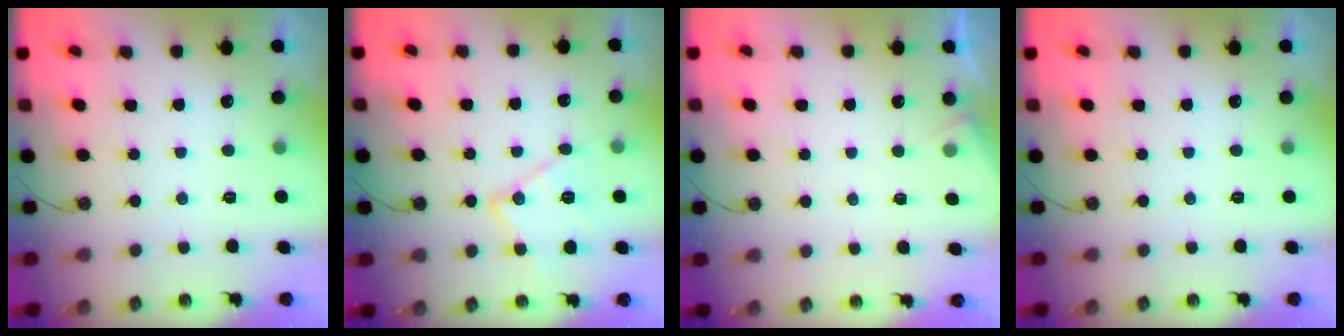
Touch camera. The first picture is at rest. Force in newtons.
{"total": 12.8, "press": 12.8, "slide": 0.9}
{"total": 3.5, "press": 3.5, "slide": 0.5}
{"total": 0.0}